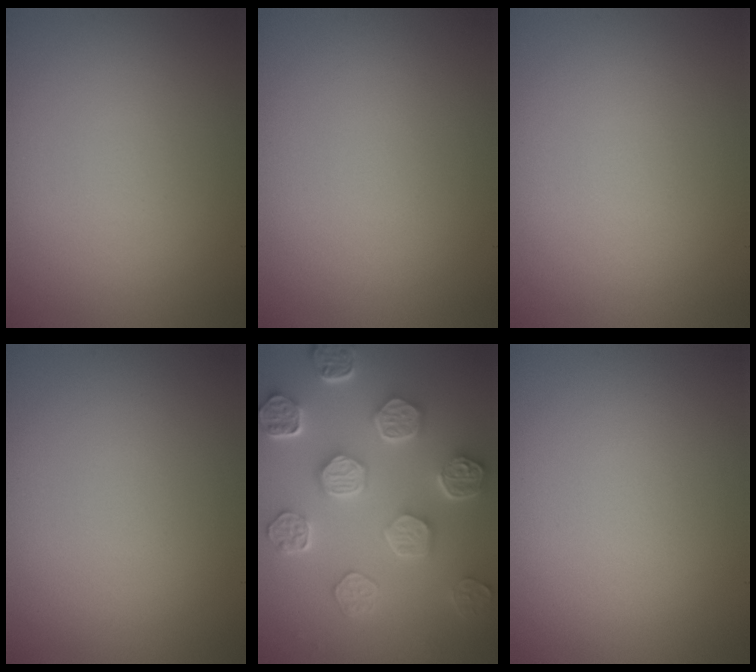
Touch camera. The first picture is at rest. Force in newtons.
{"total": 0.0}
{"total": 0.0}
{"total": 0.0}
{"total": 7.8, "press": 5.9, "slide": 5.1}
{"total": 0.0}